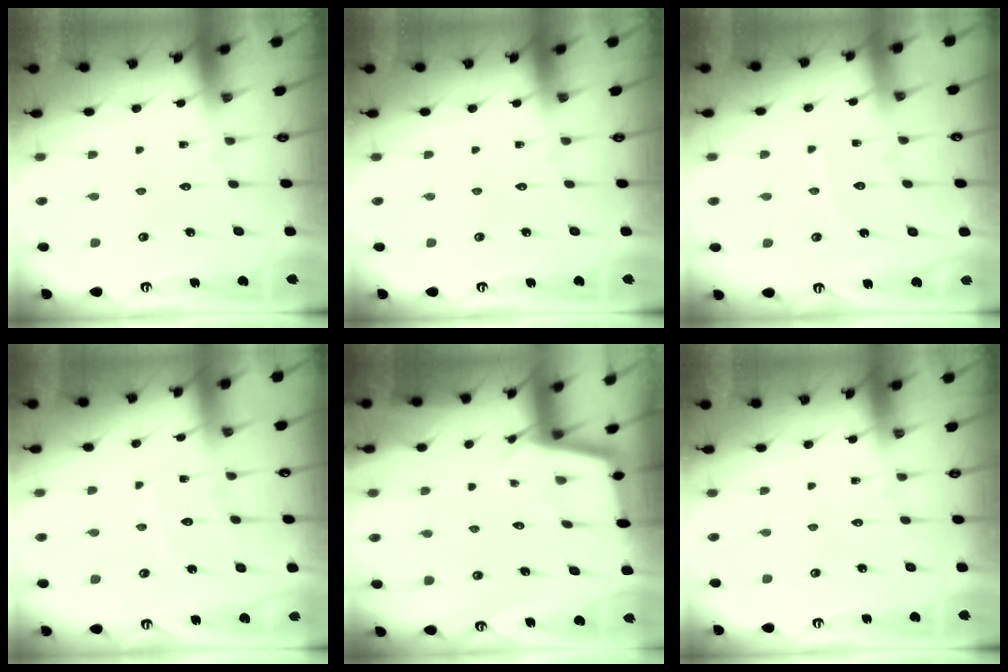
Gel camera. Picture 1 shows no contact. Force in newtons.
{"total": 0.0}
{"total": 3.7, "press": 3.7, "slide": 0.4}
{"total": 6.3, "press": 6.3, "slide": 0.5}
{"total": 2.4, "press": 2.4, "slide": 0.2}
{"total": 0.0}